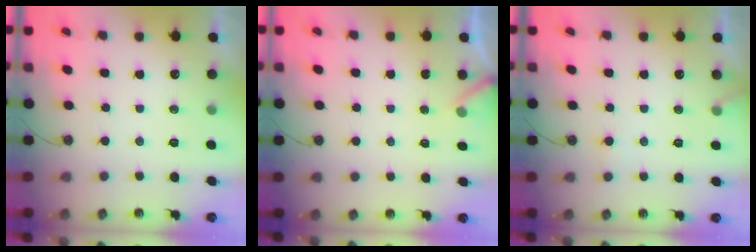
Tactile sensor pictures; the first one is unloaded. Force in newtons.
{"total": 4.4, "press": 4.4, "slide": 0.2}
{"total": 7.7, "press": 7.7, "slide": 0.4}